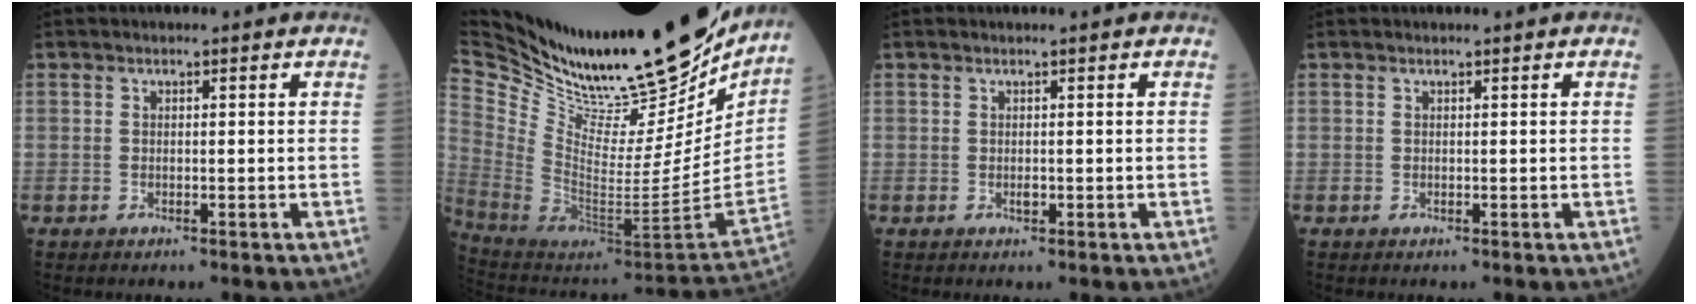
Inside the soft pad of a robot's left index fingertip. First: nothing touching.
{"total": 35.5, "force": [29.1, 9.6, 18.0], "torque": [-0.343, -0.076, 0.451]}
{"total": 0.8, "force": [0.1, 0.4, 0.6], "torque": [-0.012, 0.001, 0.003]}
{"total": 0.7, "force": [0.6, 0.1, 0.2], "torque": [-0.005, 0.005, 0.012]}